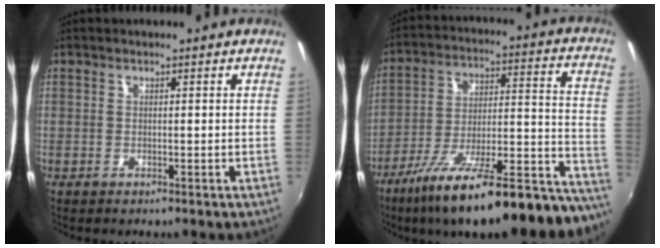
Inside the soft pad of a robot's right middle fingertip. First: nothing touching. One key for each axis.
{"total": 30.3, "fx": -23.6, "fy": 6.1, "fz": 18.0, "tx": -0.247, "ty": -0.036, "tz": -0.344}